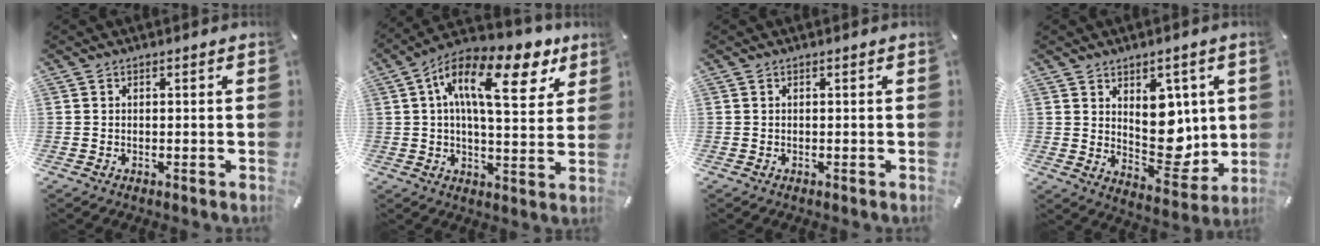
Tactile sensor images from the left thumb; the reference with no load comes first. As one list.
[{"total": 18.3, "force": [7.7, 7.9, 14.6], "torque": [-0.236, -0.028, 0.124]}, {"total": 0.0}, {"total": 11.3, "force": [3.3, 8.7, 6.5], "torque": [-0.057, -0.032, 0.067]}]